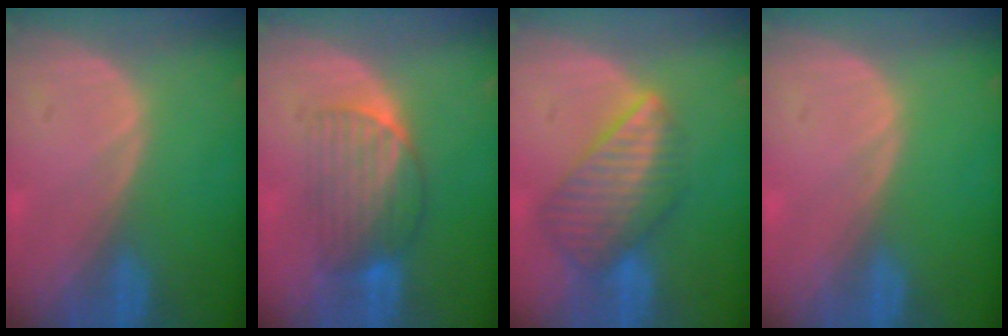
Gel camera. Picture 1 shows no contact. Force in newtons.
{"total": 6.7, "press": 6.4, "slide": 1.8}
{"total": 8.3, "press": 7.5, "slide": 3.6}
{"total": 0.0}